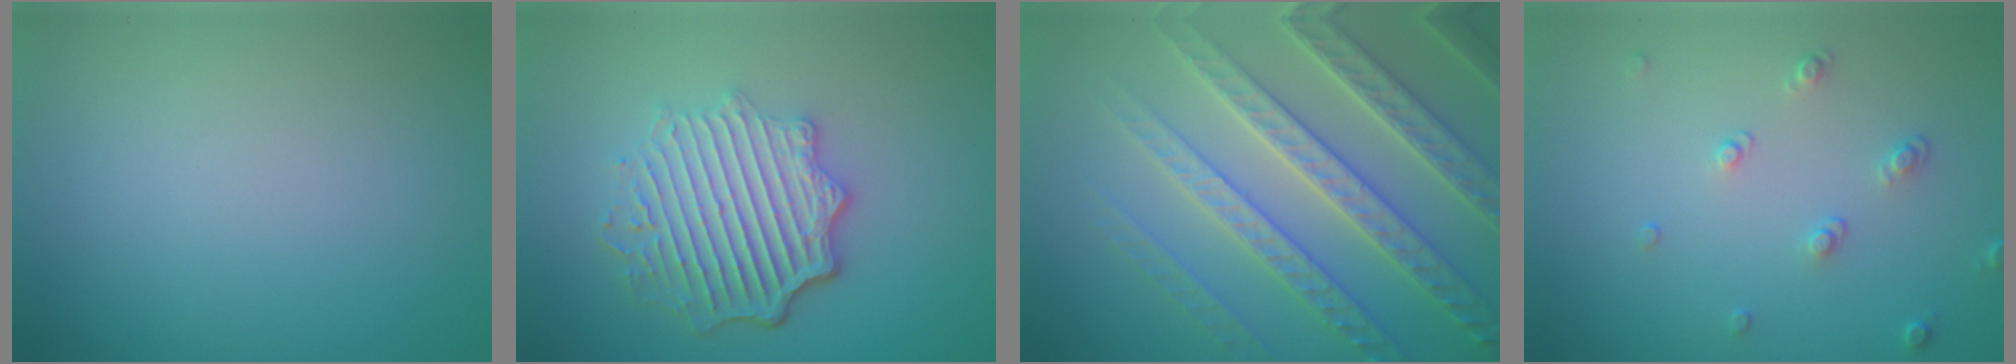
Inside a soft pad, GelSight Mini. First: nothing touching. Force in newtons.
{"total": 6.1, "press": 4.5, "slide": 4.1}
{"total": 7.1, "press": 6.9, "slide": 1.8}
{"total": 1.5, "press": 1.0, "slide": 1.1}